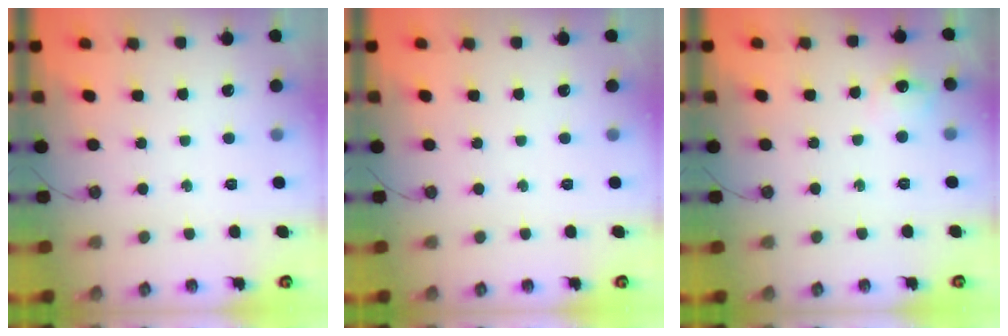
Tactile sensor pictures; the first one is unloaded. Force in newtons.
{"total": 0.0}
{"total": 7.3, "press": 7.2, "slide": 1.0}